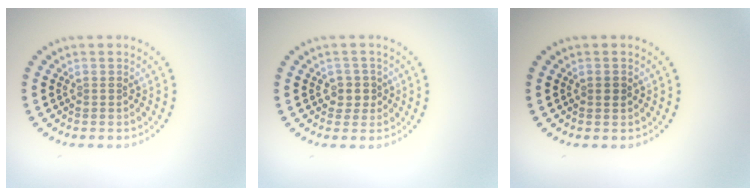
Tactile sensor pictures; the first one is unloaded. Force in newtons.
{"total": 1.7, "press": 1.5, "slide": 0.9}
{"total": 0.8, "press": 0.8, "slide": 0.1}